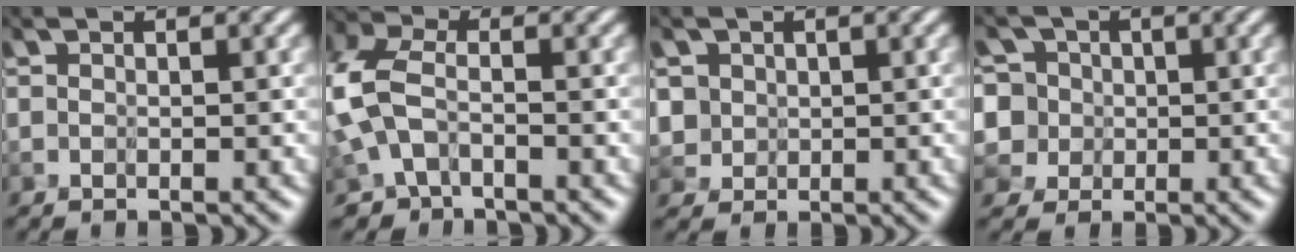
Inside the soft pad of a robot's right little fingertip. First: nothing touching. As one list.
[{"total": 5.7, "force": [-2.1, 3.6, 3.8], "torque": [-0.108, -0.003, -0.042]}, {"total": 3.8, "force": [0.8, 3.5, 1.4], "torque": [-0.033, 0.016, -0.001]}, {"total": 5.1, "force": [-0.4, 5.0, 0.9], "torque": [-0.049, 0.029, -0.035]}]